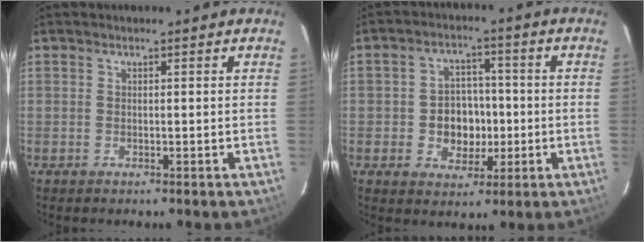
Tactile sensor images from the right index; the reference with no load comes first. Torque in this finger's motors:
{"motor_torque": [0.27, -0.13, 0.24, 0.02]}